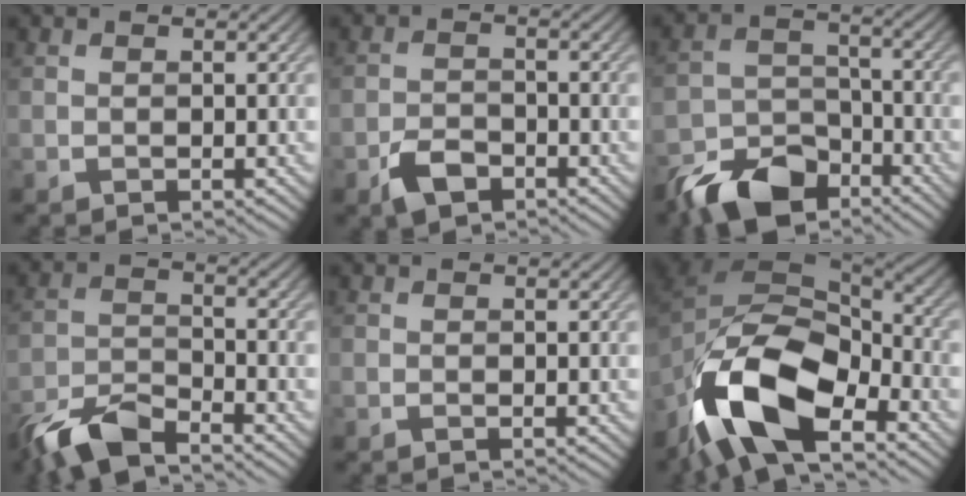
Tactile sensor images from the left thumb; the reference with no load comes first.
{"total": 3.9, "force": [-2.6, 2.1, 2.1], "torque": [-0.042, -0.004, -0.055]}
{"total": 10.2, "force": [-7.7, 5.0, 4.5], "torque": [-0.090, -0.006, -0.149]}
{"total": 7.5, "force": [-6.1, 2.0, 3.7], "torque": [-0.078, -0.006, -0.129]}
{"total": 0.0}
{"total": 17.3, "force": [-9.5, 8.3, 11.8], "torque": [-0.260, -0.040, -0.162]}